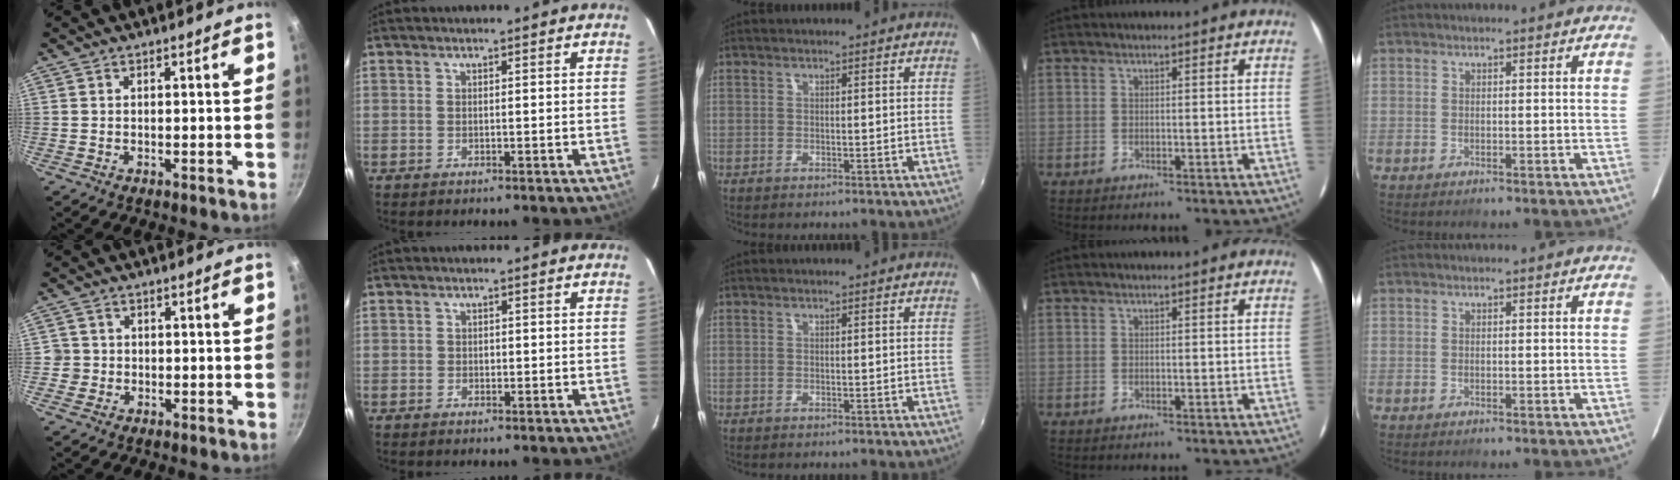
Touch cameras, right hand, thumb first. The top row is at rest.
{"thumb": {"total": 2.5, "force": [-0.5, 2.4, 0.3], "torque": [0.009, 0.011, -0.008]}, "index": {"total": 0.8, "force": [-0.1, 0.7, 0.2], "torque": [-0.002, 0.001, -0.003]}}